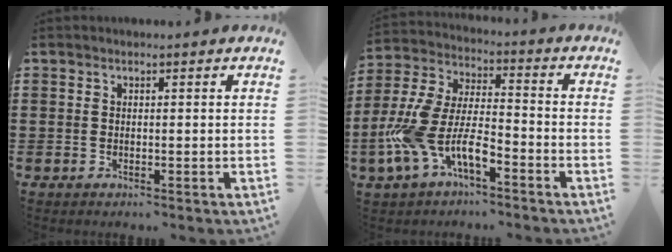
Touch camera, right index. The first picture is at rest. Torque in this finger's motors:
{"motor_torque": [1.20, -0.94, 0.79, 0.21]}